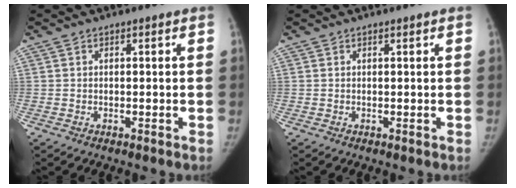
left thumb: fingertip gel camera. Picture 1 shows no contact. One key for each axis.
{"total": 0.0}